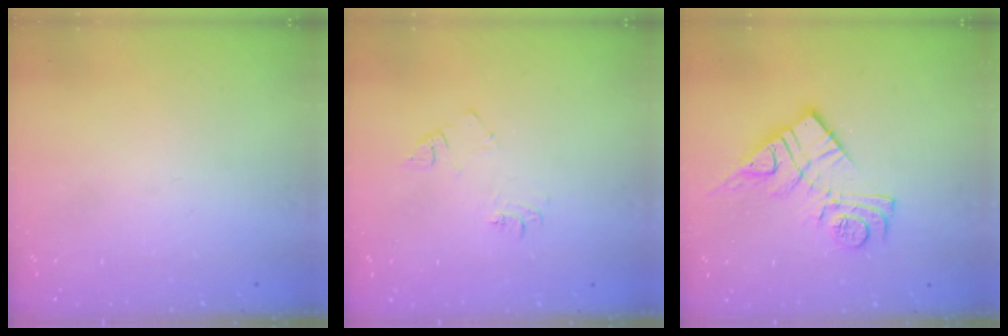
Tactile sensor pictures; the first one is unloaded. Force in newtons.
{"total": 6.7, "press": 6.7, "slide": 0.8}
{"total": 13.5, "press": 13.5, "slide": 0.8}